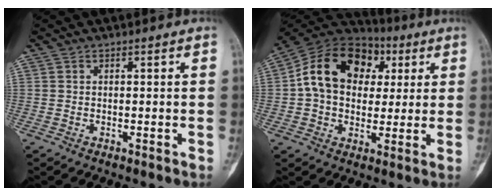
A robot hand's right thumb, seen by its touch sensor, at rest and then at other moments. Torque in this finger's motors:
{"motor_torque": [1.23, 2.68, 0.83, -0.52, 0.40]}